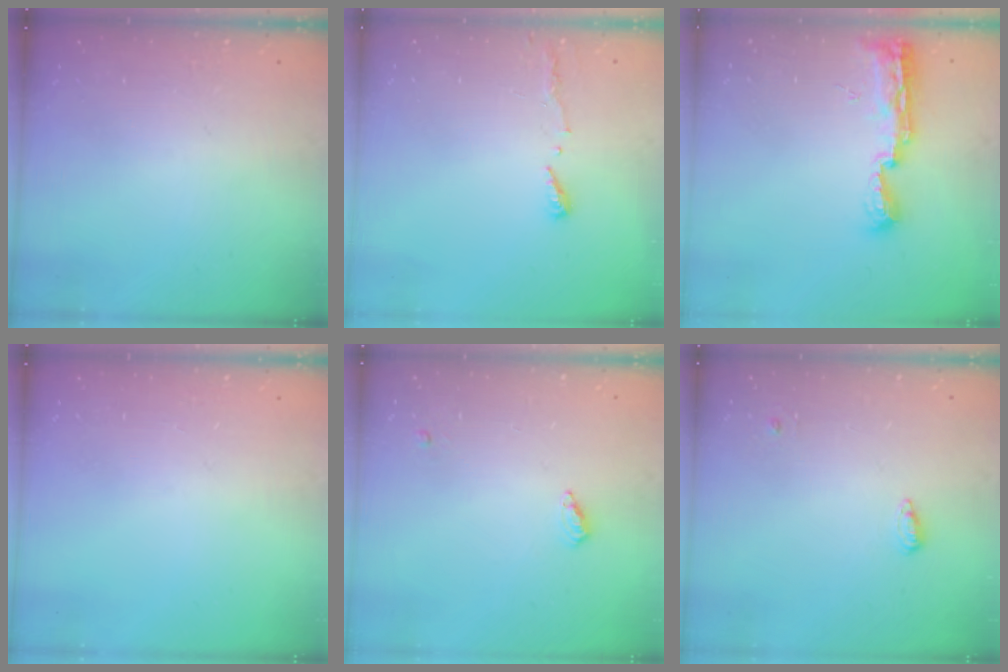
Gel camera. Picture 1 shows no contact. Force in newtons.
{"total": 3.5, "press": 3.4, "slide": 0.3}
{"total": 9.3, "press": 9.3, "slide": 0.5}
{"total": 0.0}
{"total": 4.2, "press": 4.2, "slide": 0.5}
{"total": 4.2, "press": 4.1, "slide": 0.8}